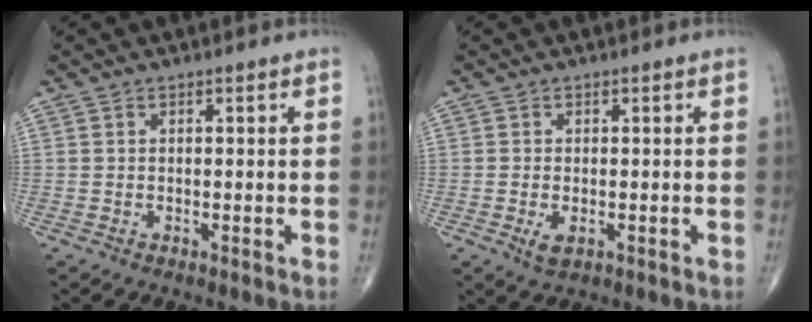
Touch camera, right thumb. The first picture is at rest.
{"total": 2.5, "force": [-0.8, 1.3, 2.0], "torque": [-0.036, -0.005, -0.012]}